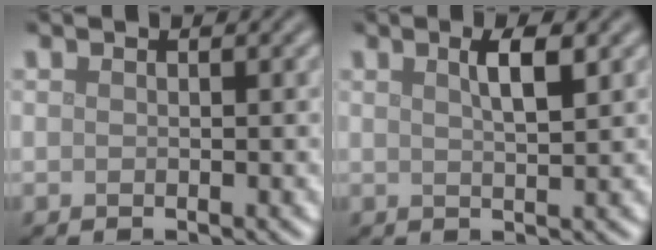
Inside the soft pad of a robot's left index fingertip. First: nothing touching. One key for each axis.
{"total": 2.7, "fx": 1.2, "fy": 0.6, "fz": 2.4, "tx": -0.033, "ty": 0.006, "tz": 0.018}